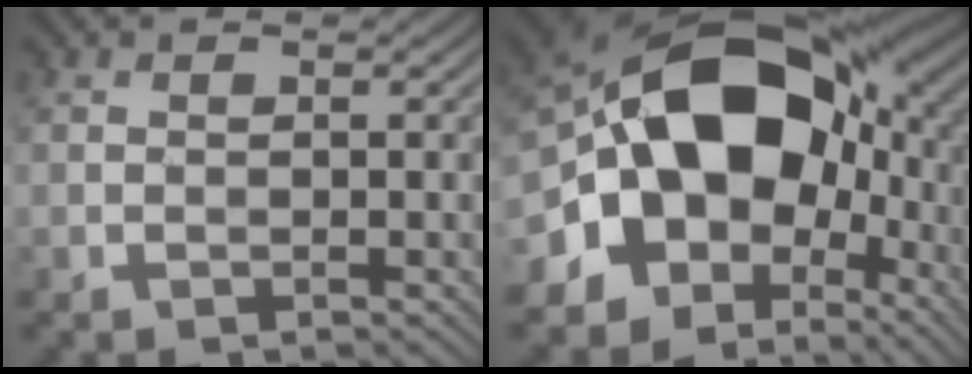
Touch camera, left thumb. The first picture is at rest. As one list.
[{"total": 18.8, "force": [-0.8, 13.8, 12.8], "torque": [-0.210, -0.006, -0.007]}]